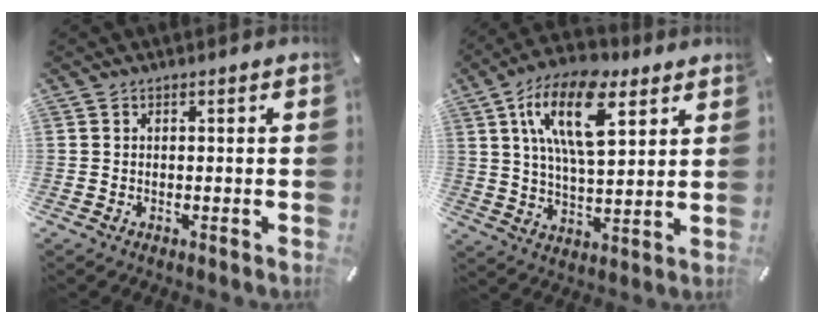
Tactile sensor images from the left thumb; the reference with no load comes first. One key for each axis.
{"total": 17.4, "fx": 8.5, "fy": 8.1, "fz": 12.8, "tx": -0.249, "ty": -0.014, "tz": 0.140}